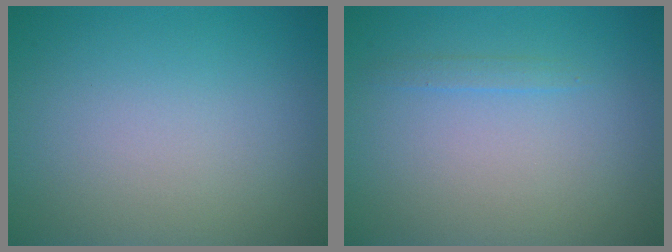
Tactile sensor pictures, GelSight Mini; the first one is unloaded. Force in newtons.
{"total": 0.7, "press": 0.7, "slide": 0.1}